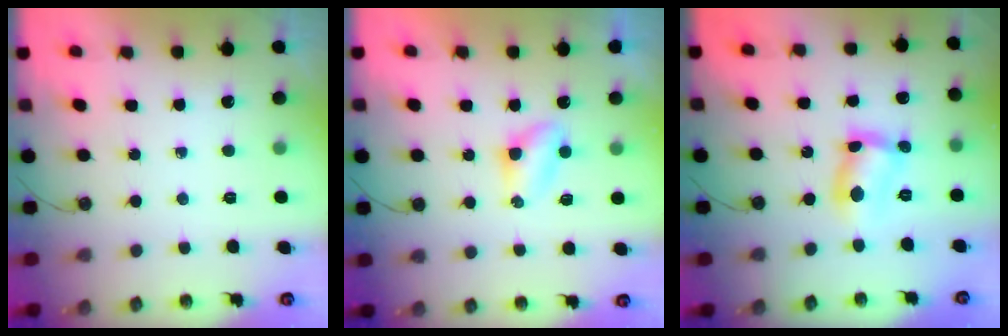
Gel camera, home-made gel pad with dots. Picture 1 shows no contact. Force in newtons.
{"total": 3.8, "press": 3.8, "slide": 0.5}
{"total": 9.4, "press": 9.3, "slide": 0.6}